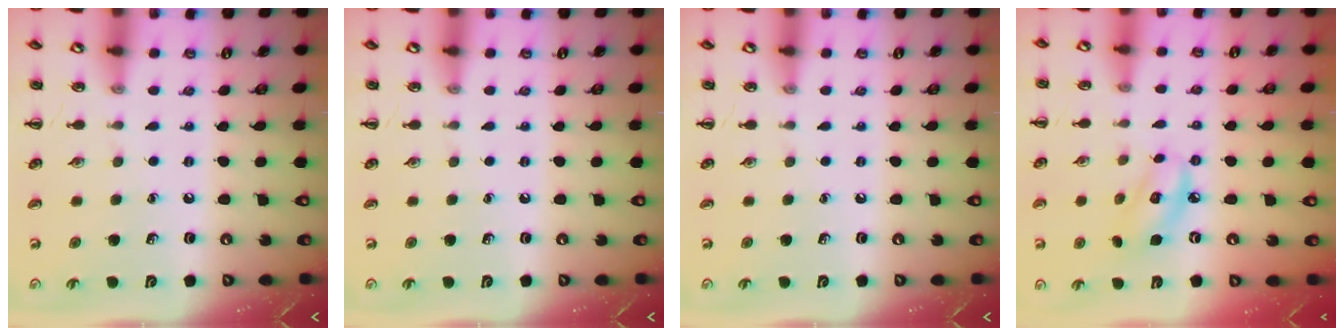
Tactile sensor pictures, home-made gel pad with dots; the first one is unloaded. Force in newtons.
{"total": 0.0}
{"total": 0.0}
{"total": 6.3, "press": 6.1, "slide": 1.2}